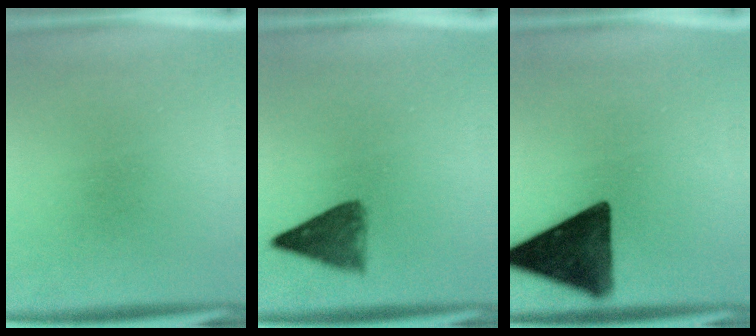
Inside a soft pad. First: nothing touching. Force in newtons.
{"total": 5.4}
{"total": 14.5}